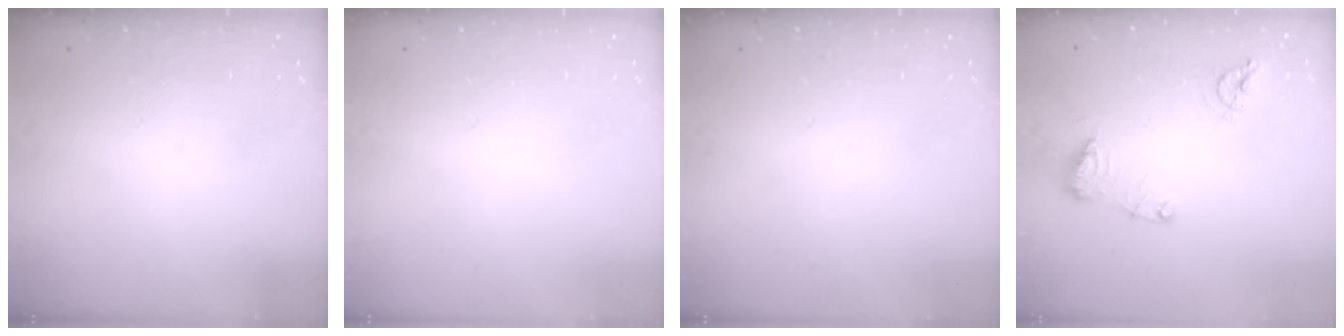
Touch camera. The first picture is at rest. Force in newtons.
{"total": 0.0}
{"total": 0.0}
{"total": 10.5, "press": 10.4, "slide": 1.1}